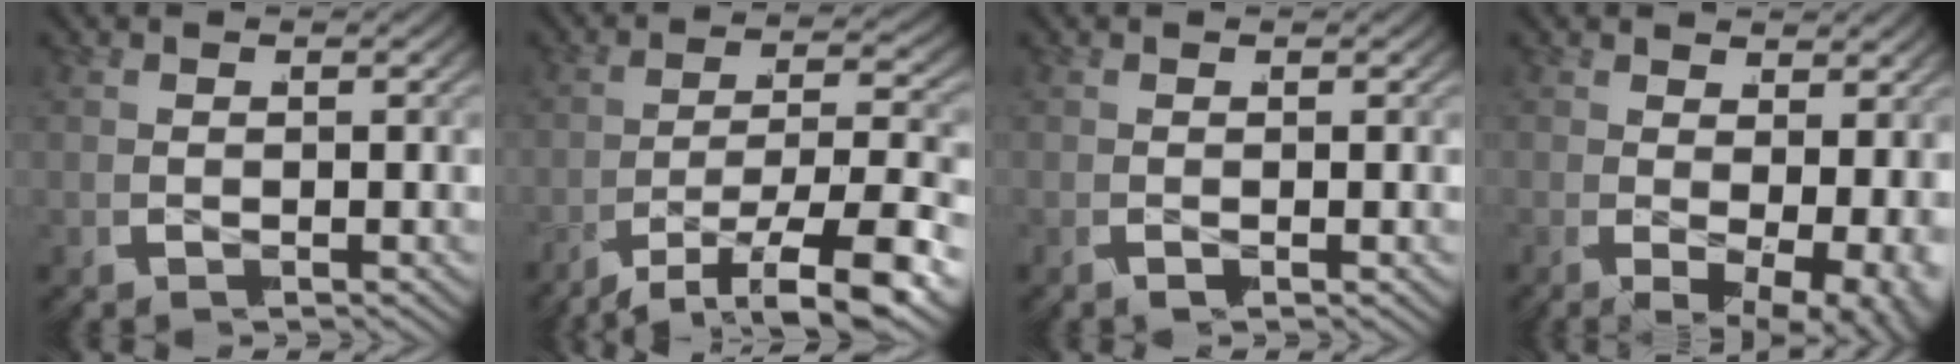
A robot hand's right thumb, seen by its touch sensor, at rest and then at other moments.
{"total": 8.3, "force": [-4.4, 3.2, 6.3], "torque": [-0.122, -0.030, -0.057]}
{"total": 0.0}
{"total": 8.2, "force": [-1.6, 5.4, 6.0], "torque": [-0.110, -0.033, -0.014]}